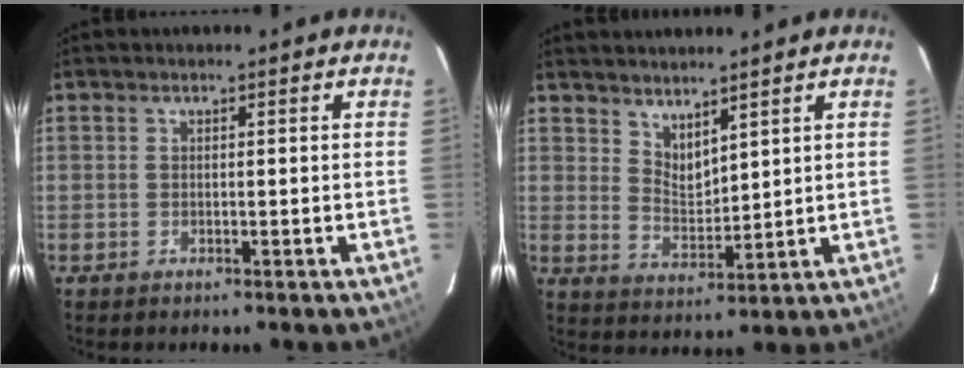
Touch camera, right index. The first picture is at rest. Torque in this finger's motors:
{"motor_torque": [-0.03, 0.16, 0.02, 0.00]}